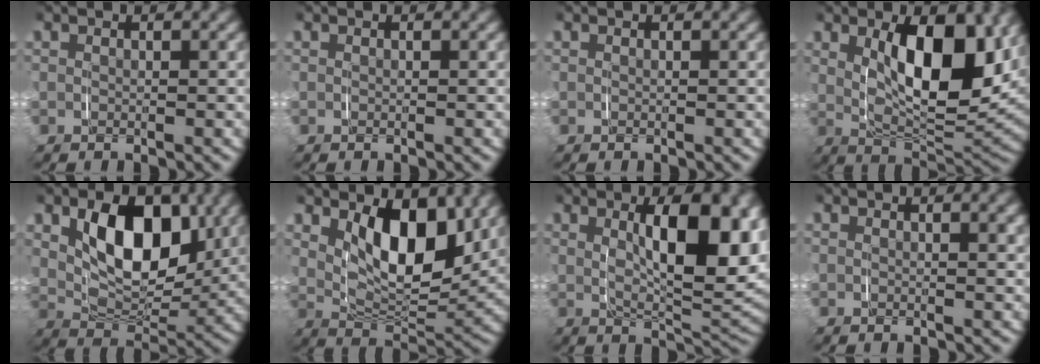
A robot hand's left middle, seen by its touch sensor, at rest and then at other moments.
{"total": 0.0}
{"total": 0.0}
{"total": 10.3, "force": [2.2, 4.6, 8.9], "torque": [-0.140, -0.014, 0.035]}
{"total": 9.4, "force": [2.5, 5.9, 7.0], "torque": [-0.129, -0.017, 0.038]}
{"total": 8.8, "force": [3.1, 4.5, 6.8], "torque": [-0.124, -0.014, 0.048]}
{"total": 8.9, "force": [1.2, 3.3, 8.2], "torque": [-0.118, -0.009, 0.021]}
{"total": 0.6, "force": [0.4, -0.2, 0.5], "torque": [-0.006, 0.001, 0.005]}